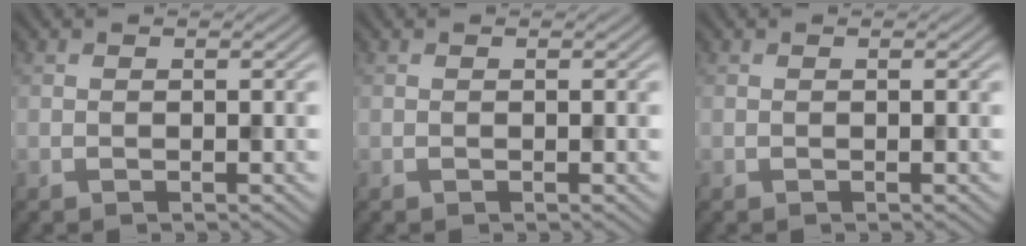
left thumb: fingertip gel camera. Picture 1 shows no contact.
{"total": 0.0}
{"total": 0.0}